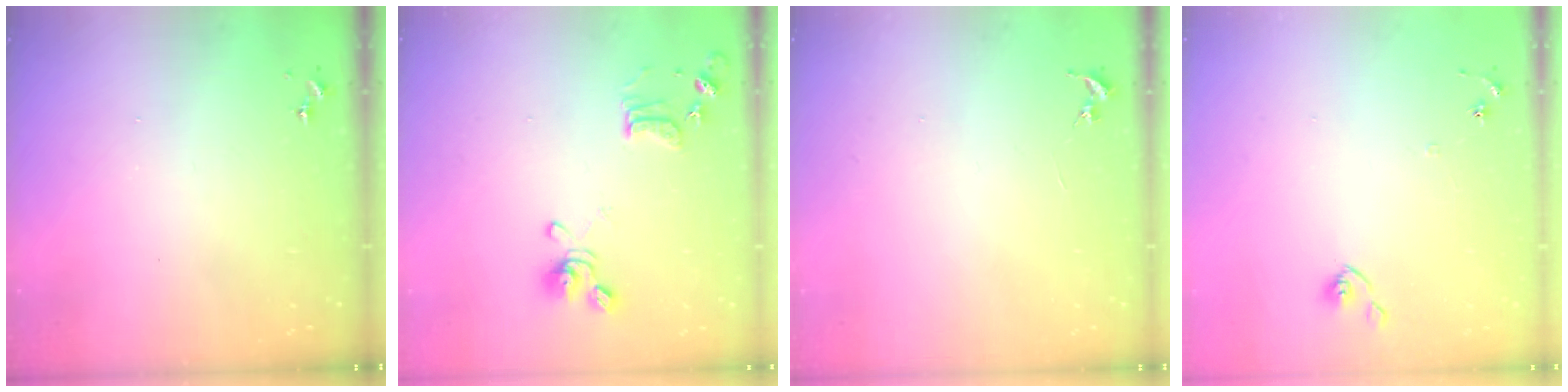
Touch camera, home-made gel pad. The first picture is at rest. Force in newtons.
{"total": 11.9, "press": 11.8, "slide": 1.3}
{"total": 0.0}
{"total": 6.1, "press": 6.1, "slide": 0.5}